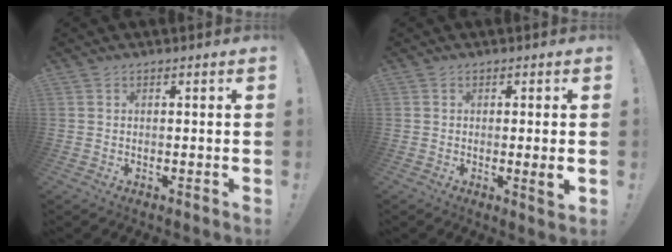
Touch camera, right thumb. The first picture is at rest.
{"total": 3.6, "force": [-0.3, -0.1, 3.6], "torque": [-0.047, -0.012, -0.006]}